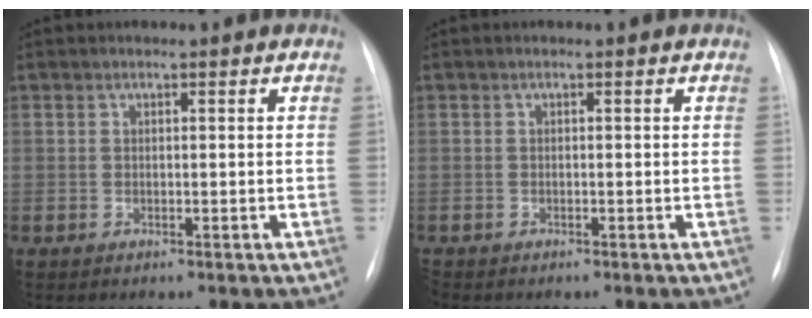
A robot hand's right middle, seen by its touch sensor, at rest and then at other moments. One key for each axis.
{"total": 0.7, "fx": -0.6, "fy": 0.3, "fz": 0.1, "tx": -0.002, "ty": 0.000, "tz": -0.011}